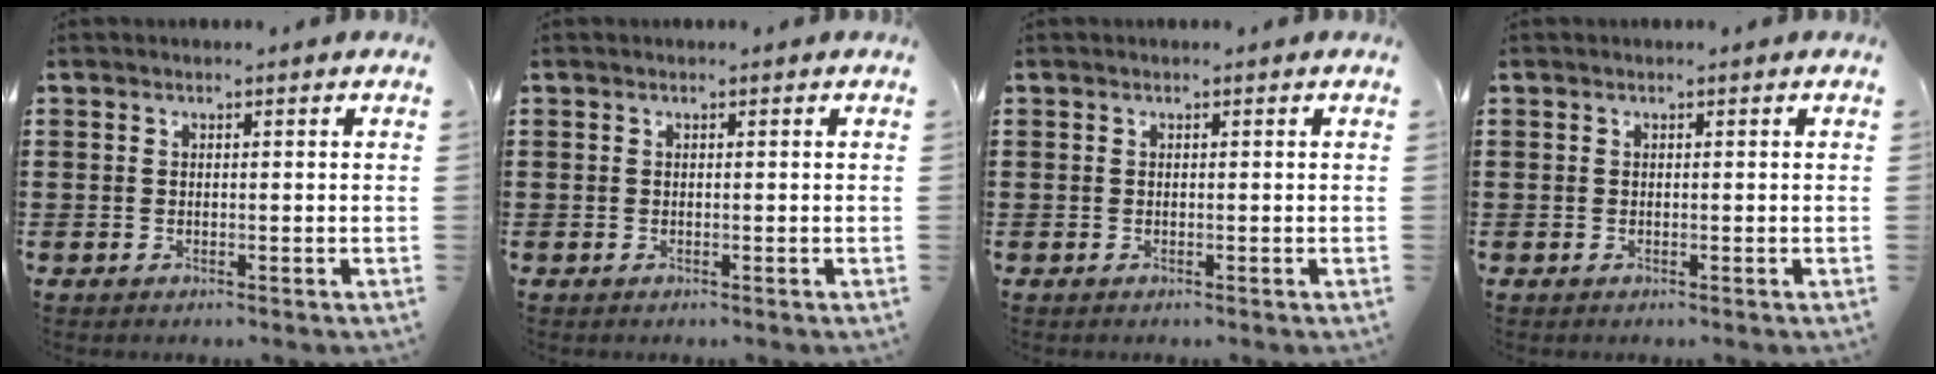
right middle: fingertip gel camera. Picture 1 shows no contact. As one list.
[{"total": 0.0}, {"total": 0.0}, {"total": 0.0}]